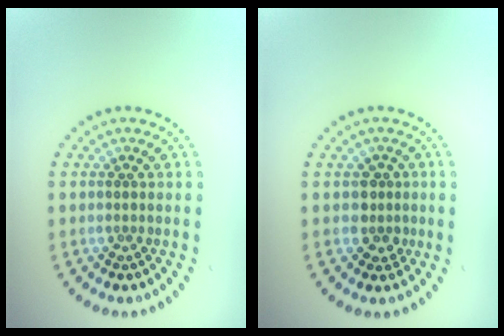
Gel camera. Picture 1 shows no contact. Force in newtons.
{"total": 1.8, "press": 1.4, "slide": 1.0}